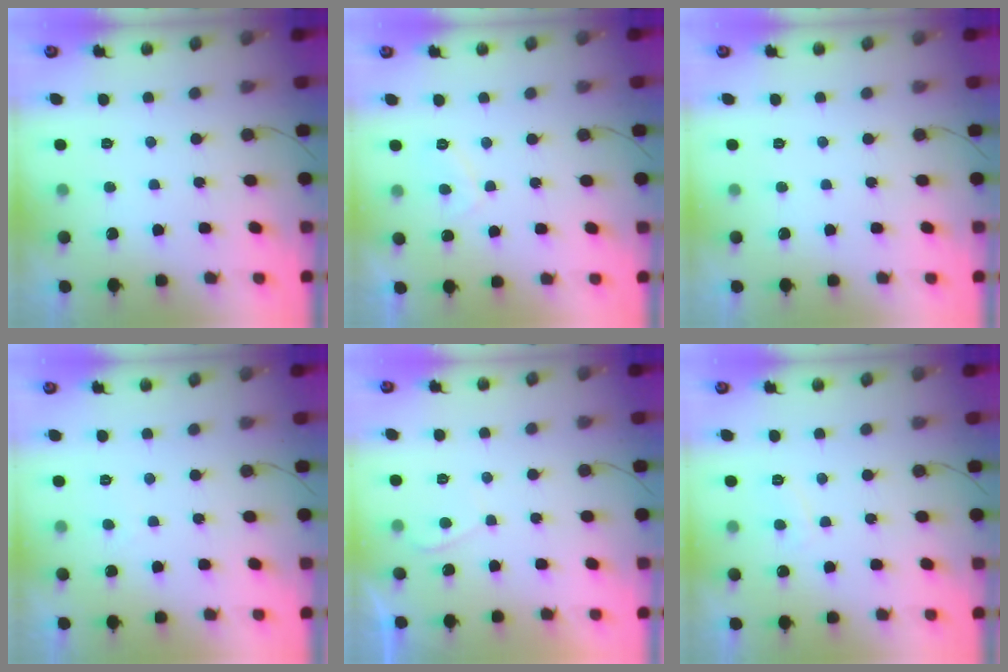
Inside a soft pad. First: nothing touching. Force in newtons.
{"total": 2.5, "press": 2.4, "slide": 0.8}
{"total": 0.0}
{"total": 0.0}
{"total": 0.8, "press": 0.7, "slide": 0.5}
{"total": 2.0, "press": 1.9, "slide": 0.5}